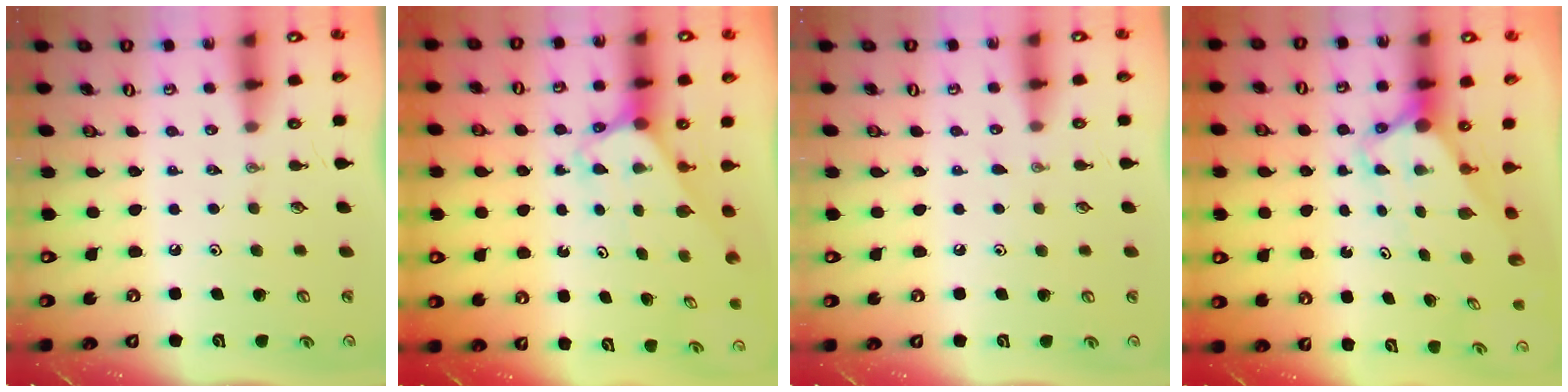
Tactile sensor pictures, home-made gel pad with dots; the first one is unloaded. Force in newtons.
{"total": 2.8, "press": 2.8, "slide": 0.2}
{"total": 3.0, "press": 2.9, "slide": 0.4}
{"total": 3.2, "press": 3.2, "slide": 0.2}